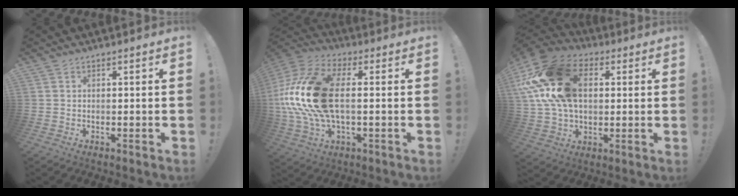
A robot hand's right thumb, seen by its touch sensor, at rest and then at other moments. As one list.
[{"total": 23.2, "force": [0.9, 12.5, 19.5], "torque": [-0.399, 0.010, 0.024]}, {"total": 24.6, "force": [5.6, 16.9, 17.0], "torque": [-0.308, -0.001, 0.108]}]